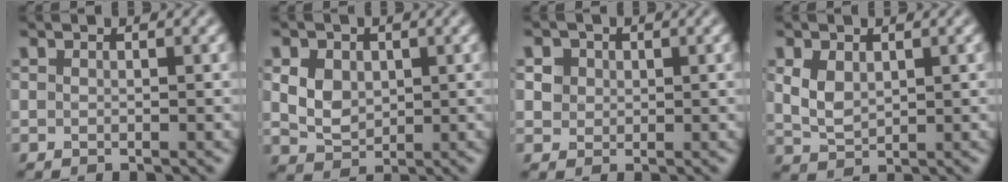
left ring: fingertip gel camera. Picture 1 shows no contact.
{"total": 3.8, "force": [0.8, 3.0, 2.2], "torque": [-0.049, 0.004, 0.012]}
{"total": 3.1, "force": [1.4, 2.5, 1.2], "torque": [-0.027, 0.008, 0.024]}
{"total": 2.8, "force": [0.8, 1.9, 1.9], "torque": [-0.045, -0.002, 0.023]}